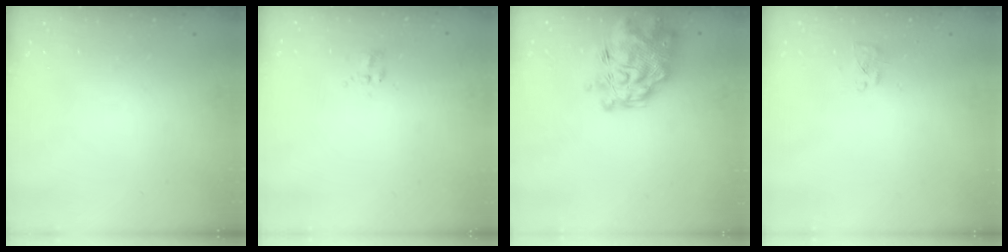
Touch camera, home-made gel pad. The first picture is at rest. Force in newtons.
{"total": 2.3, "press": 2.0, "slide": 1.1}
{"total": 10.8, "press": 10.2, "slide": 3.6}
{"total": 2.5, "press": 2.4, "slide": 0.8}